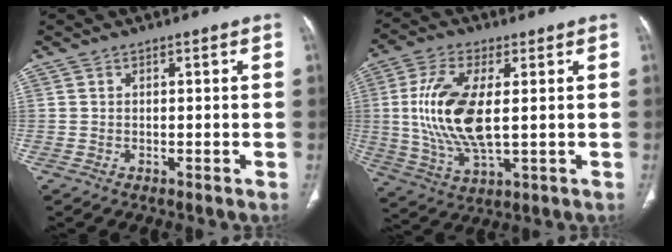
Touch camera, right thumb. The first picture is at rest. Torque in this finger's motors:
{"motor_torque": [2.52, 2.49, 1.92, -0.67, 0.61]}